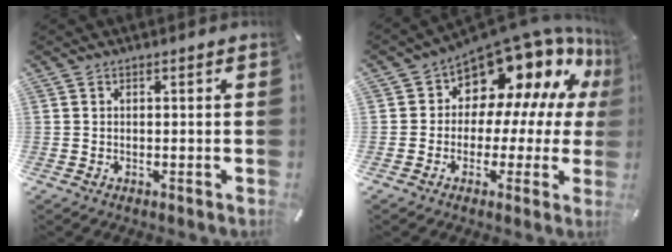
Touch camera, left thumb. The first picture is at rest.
{"total": 14.0, "force": [10.0, 7.8, 6.0], "torque": [-0.099, -0.098, 0.174]}